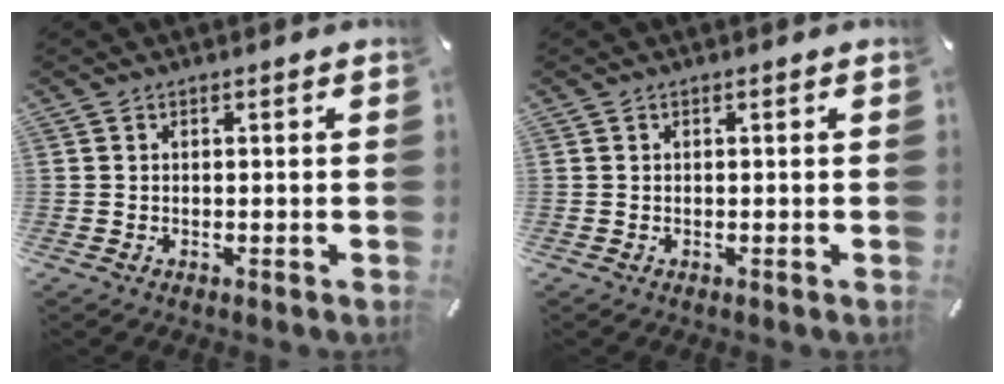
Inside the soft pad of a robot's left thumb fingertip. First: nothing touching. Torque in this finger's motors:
{"motor_torque": [-0.01, 0.01, 0.01, 0.01, 0.00]}